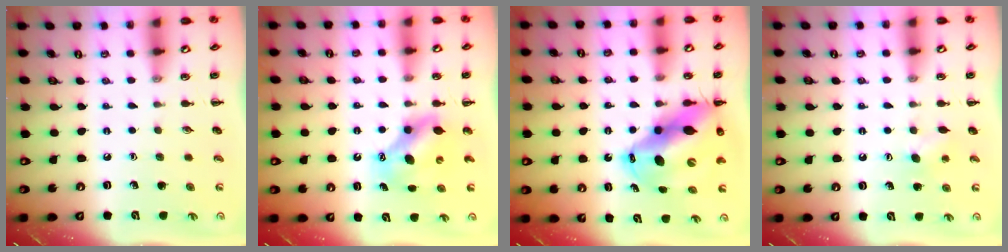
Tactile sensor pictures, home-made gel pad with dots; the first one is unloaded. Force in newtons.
{"total": 7.4, "press": 7.3, "slide": 1.2}
{"total": 16.4, "press": 15.7, "slide": 4.8}
{"total": 4.9, "press": 4.8, "slide": 0.8}